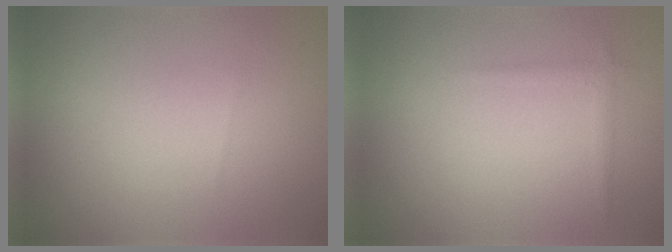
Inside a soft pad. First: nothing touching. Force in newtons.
{"total": 0.9, "press": 0.9, "slide": 0.1}